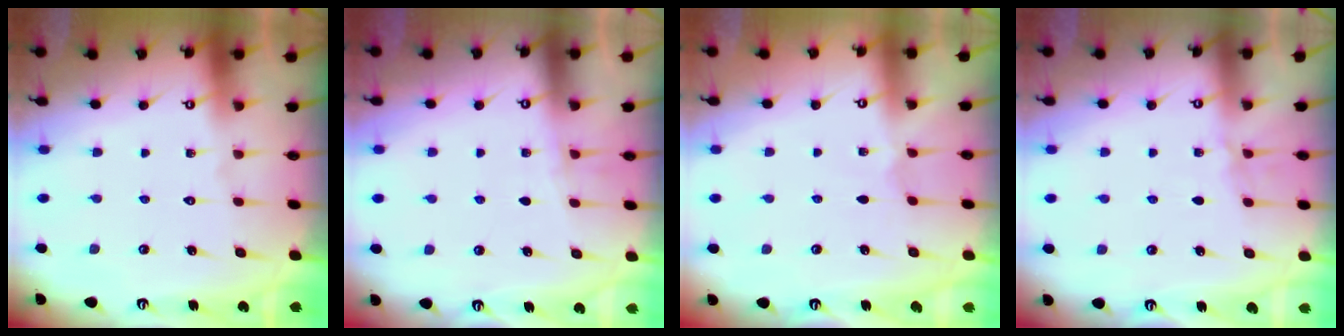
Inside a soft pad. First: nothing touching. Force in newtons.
{"total": 2.7, "press": 2.6, "slide": 0.7}
{"total": 1.1, "press": 1.0, "slide": 0.2}
{"total": 4.7, "press": 4.7, "slide": 0.5}